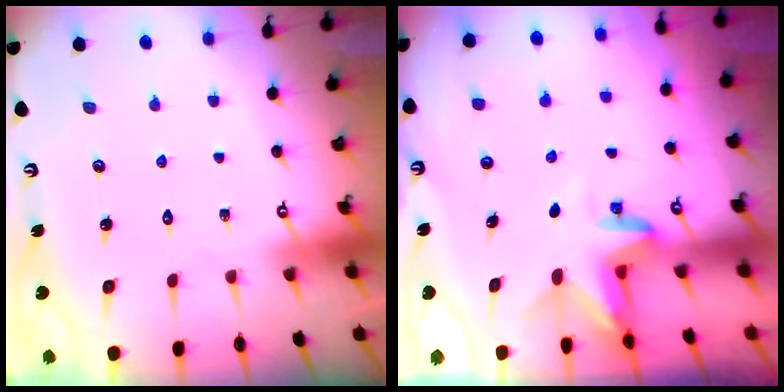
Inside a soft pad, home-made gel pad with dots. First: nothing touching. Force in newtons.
{"total": 3.4, "press": 3.4, "slide": 0.1}